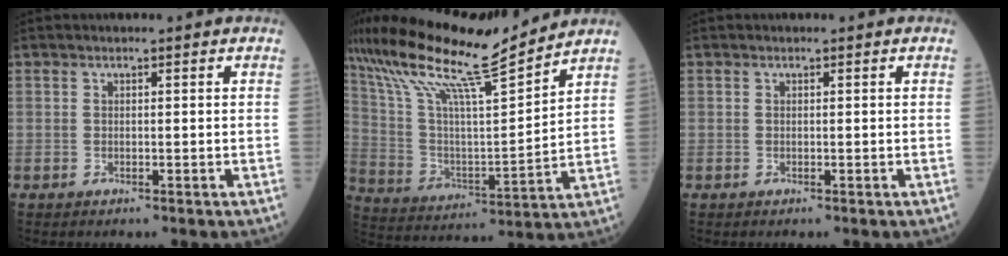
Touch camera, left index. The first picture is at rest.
{"total": 19.0, "force": [16.3, 0.3, 9.8], "torque": [-0.197, 0.011, 0.290]}
{"total": 0.0}